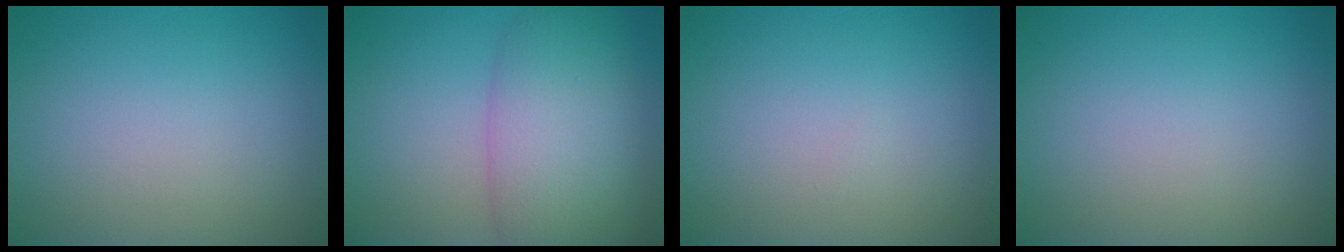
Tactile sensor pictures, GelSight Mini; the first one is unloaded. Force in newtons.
{"total": 7.9, "press": 7.9, "slide": 0.2}
{"total": 0.0}
{"total": 0.0}